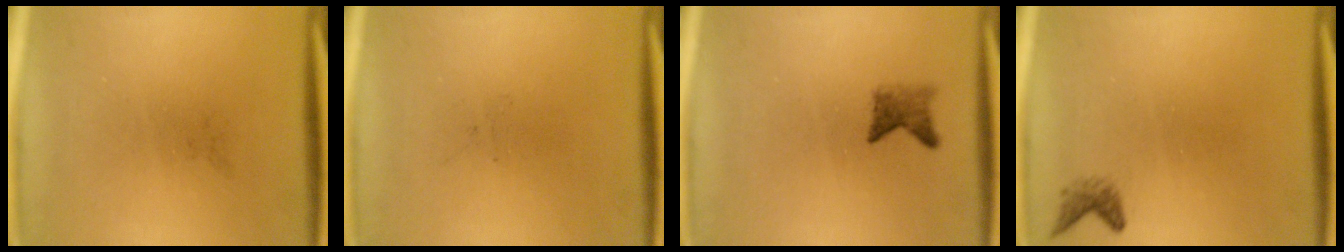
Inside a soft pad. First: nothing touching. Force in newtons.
{"total": 0.0}
{"total": 2.0}
{"total": 1.3}